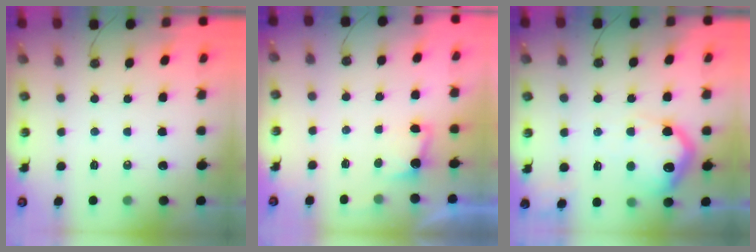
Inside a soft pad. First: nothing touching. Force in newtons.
{"total": 2.3, "press": 2.1, "slide": 1.0}
{"total": 16.0, "press": 15.9, "slide": 1.3}